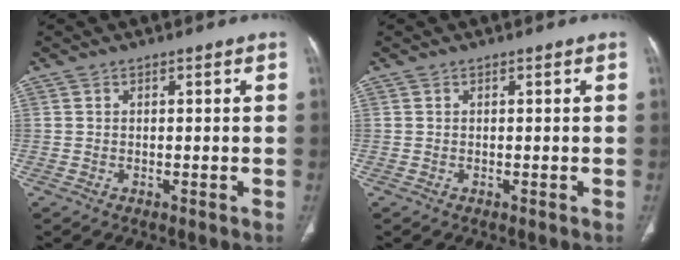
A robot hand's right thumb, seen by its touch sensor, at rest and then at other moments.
{"total": 0.0}